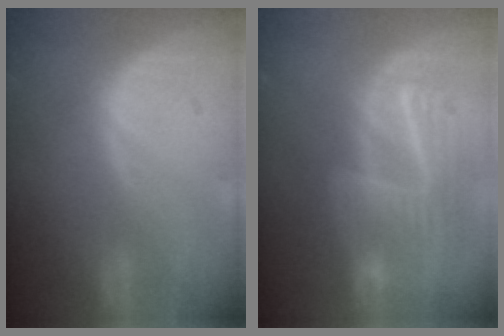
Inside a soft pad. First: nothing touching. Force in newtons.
{"total": 9.5, "press": 8.4, "slide": 4.5}